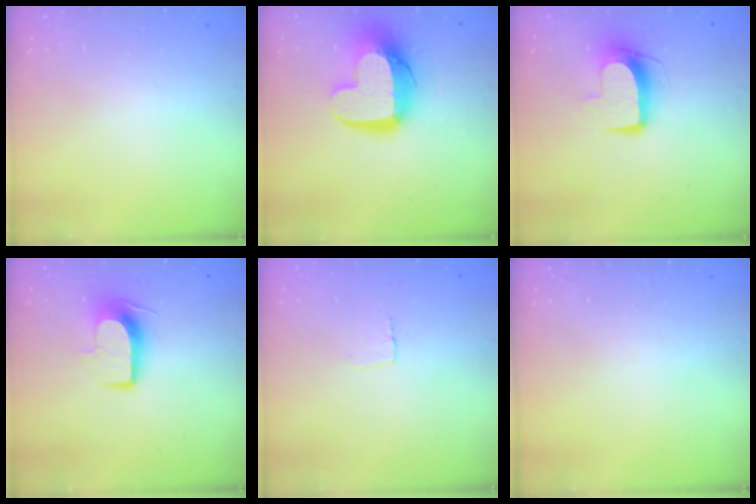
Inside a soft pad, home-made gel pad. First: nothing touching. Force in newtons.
{"total": 15.1, "press": 15.0, "slide": 1.4}
{"total": 9.9, "press": 9.9, "slide": 0.6}
{"total": 9.9, "press": 9.9, "slide": 0.6}
{"total": 2.7, "press": 2.7, "slide": 0.1}
{"total": 0.0}